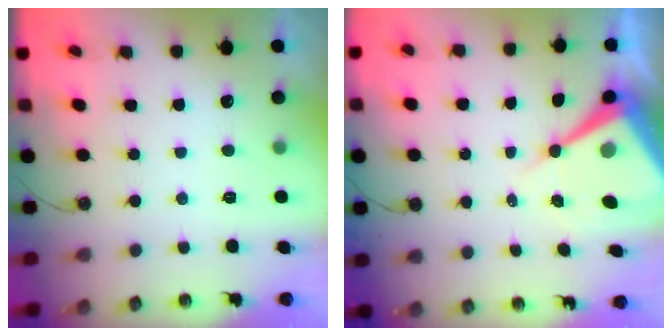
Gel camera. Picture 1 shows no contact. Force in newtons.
{"total": 12.4, "press": 12.4, "slide": 1.1}